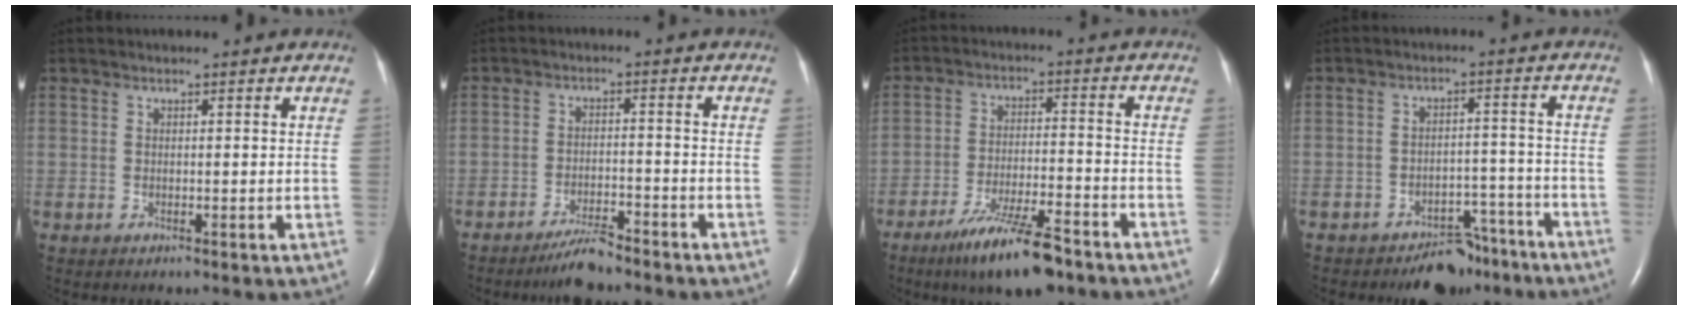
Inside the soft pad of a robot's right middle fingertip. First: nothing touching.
{"total": 4.5, "force": [-4.0, 0.5, 1.9], "torque": [-0.040, -0.009, -0.073]}
{"total": 11.1, "force": [-8.0, 1.2, 7.7], "torque": [-0.142, -0.023, -0.138]}
{"total": 7.4, "force": [-6.3, 3.5, 1.9], "torque": [-0.013, 0.025, -0.094]}